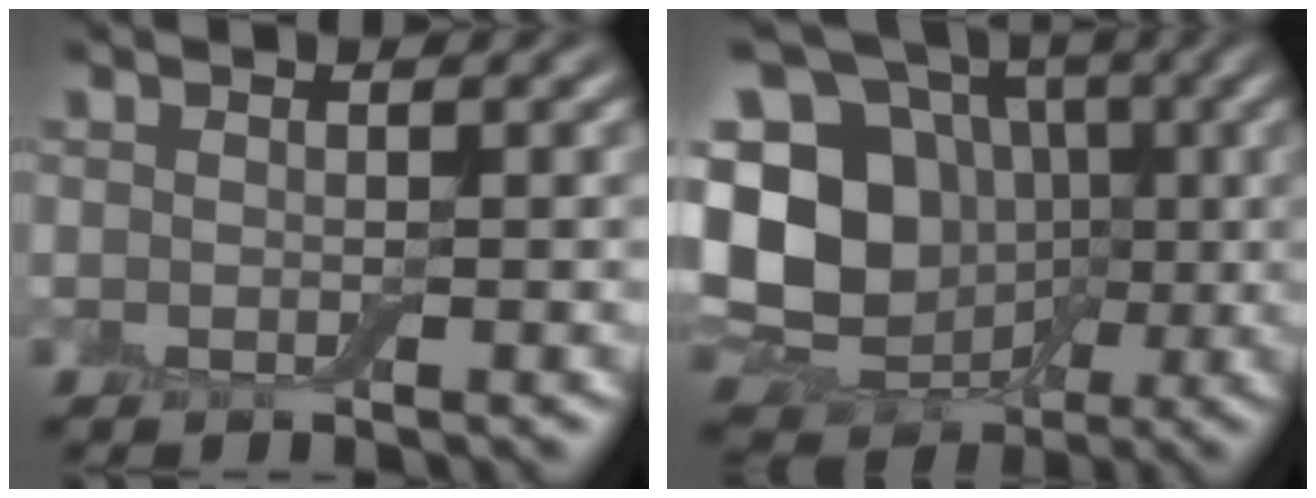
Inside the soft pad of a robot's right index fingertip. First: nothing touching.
{"total": 15.5, "force": [0.1, 13.4, 7.8], "torque": [-0.192, 0.016, -0.012]}